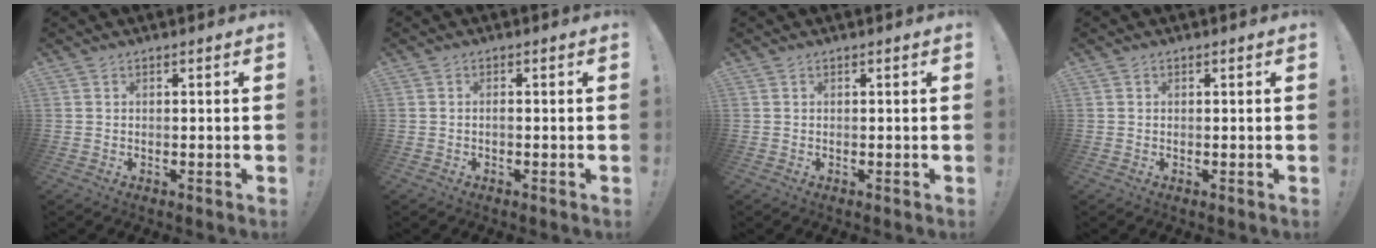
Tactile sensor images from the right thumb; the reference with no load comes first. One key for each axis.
{"total": 0.6, "fx": -0.4, "fy": 0.1, "fz": 0.5, "tx": -0.009, "ty": 0.000, "tz": -0.007}
{"total": 0.0}
{"total": 0.0}